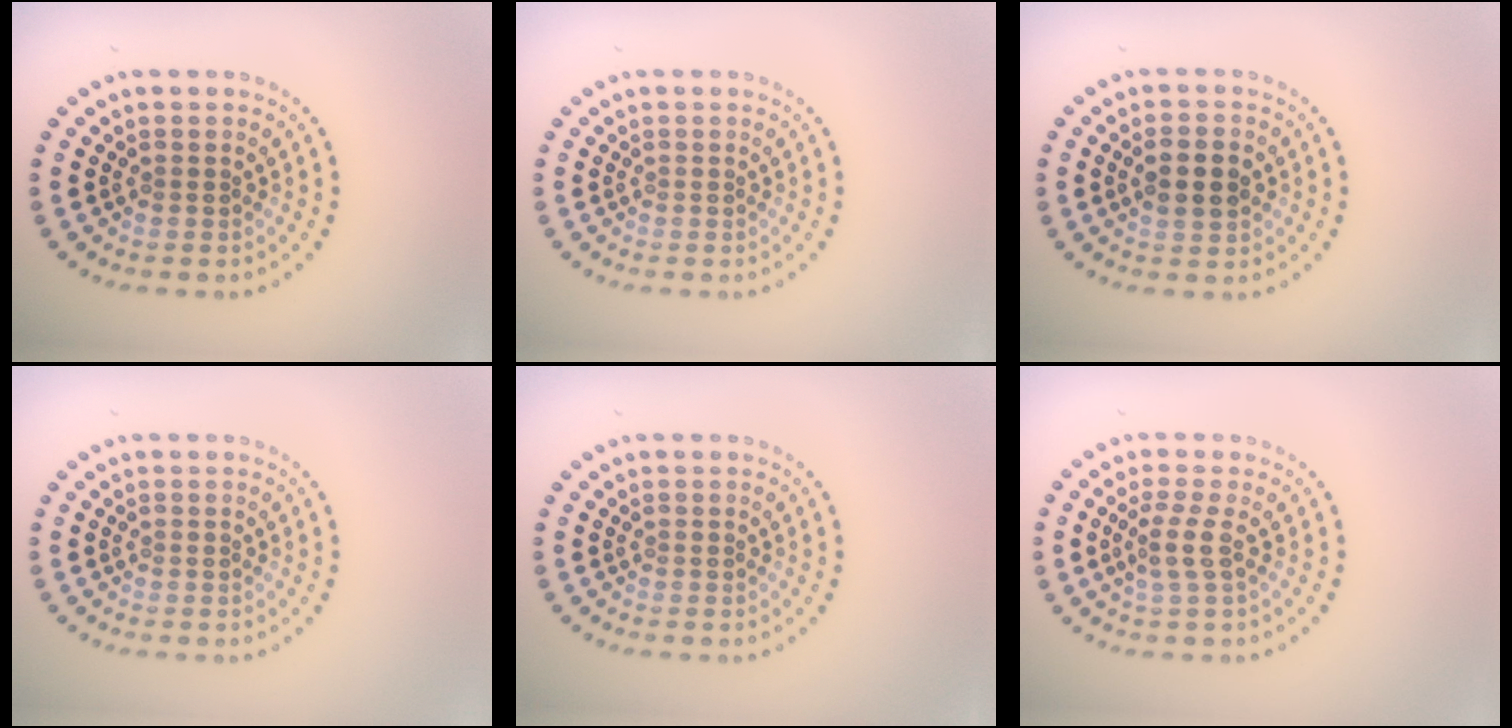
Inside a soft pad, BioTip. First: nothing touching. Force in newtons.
{"total": 0.0}
{"total": 2.9, "press": 2.9, "slide": 0.2}
{"total": 0.0}
{"total": 0.0}
{"total": 2.0, "press": 1.6, "slide": 1.2}